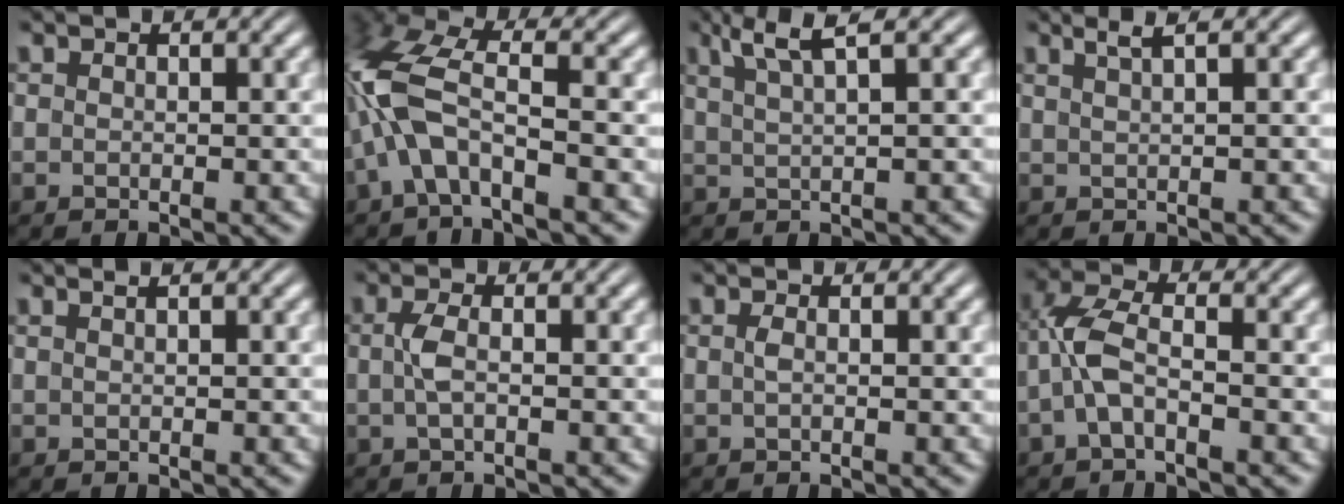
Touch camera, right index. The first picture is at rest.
{"total": 6.4, "force": [0.1, 3.6, 5.2], "torque": [-0.148, -0.010, 0.006]}
{"total": 3.5, "force": [2.2, 0.3, 2.7], "torque": [-0.040, 0.007, 0.040]}
{"total": 2.4, "force": [1.6, 0.2, 1.8], "torque": [-0.018, 0.010, 0.028]}
{"total": 0.7, "force": [0.4, -0.2, 0.5], "torque": [-0.004, 0.002, 0.007]}
{"total": 1.8, "force": [-0.3, 0.3, 1.7], "torque": [-0.039, -0.001, -0.003]}
{"total": 0.6, "force": [-0.1, -0.2, 0.5], "torque": [-0.014, -0.003, 0.000]}
{"total": 4.8, "force": [-0.3, 3.1, 3.7], "torque": [-0.095, -0.009, -0.008]}